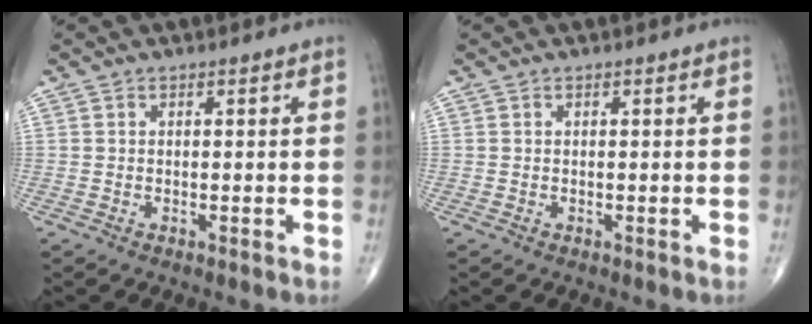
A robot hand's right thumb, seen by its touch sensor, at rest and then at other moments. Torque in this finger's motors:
{"motor_torque": [0.00, 0.00, -0.03, -0.03, 0.00]}